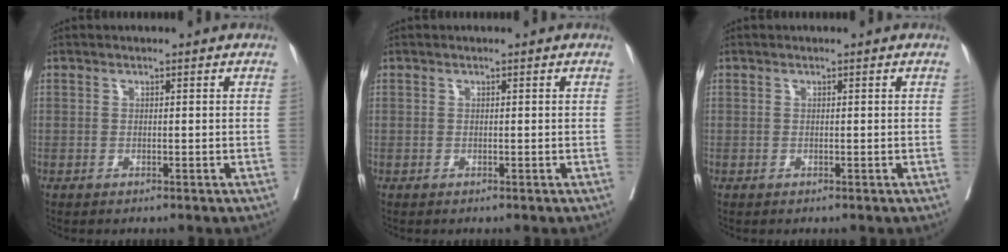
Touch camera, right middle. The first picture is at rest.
{"total": 0.0}
{"total": 0.0}